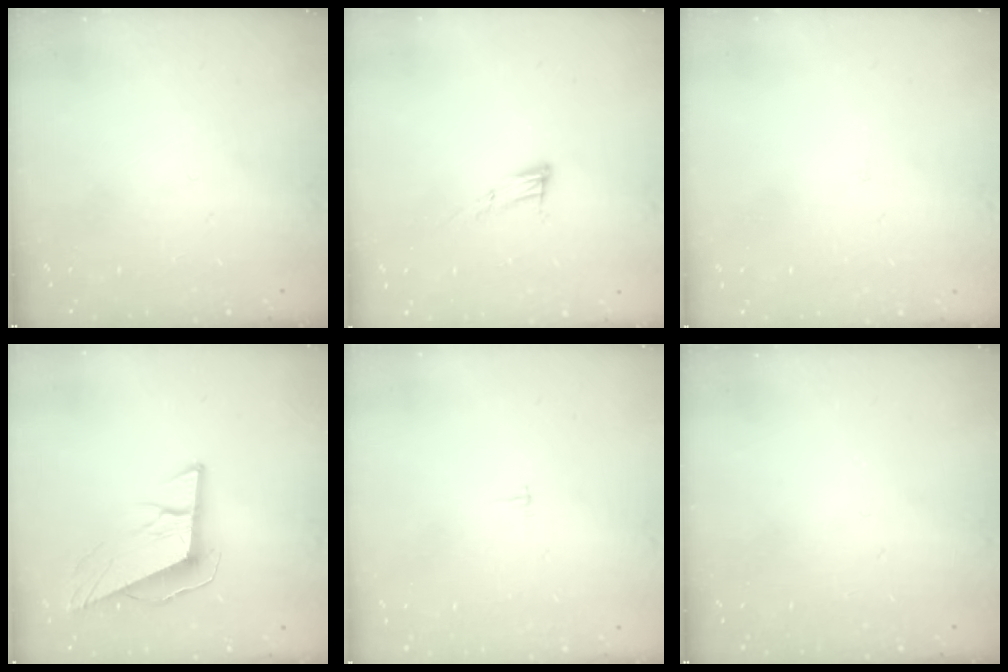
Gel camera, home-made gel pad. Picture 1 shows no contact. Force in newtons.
{"total": 8.1, "press": 7.9, "slide": 1.6}
{"total": 2.0, "press": 2.0, "slide": 0.1}
{"total": 10.8, "press": 10.3, "slide": 3.1}
{"total": 2.1, "press": 2.1, "slide": 0.2}
{"total": 0.0}